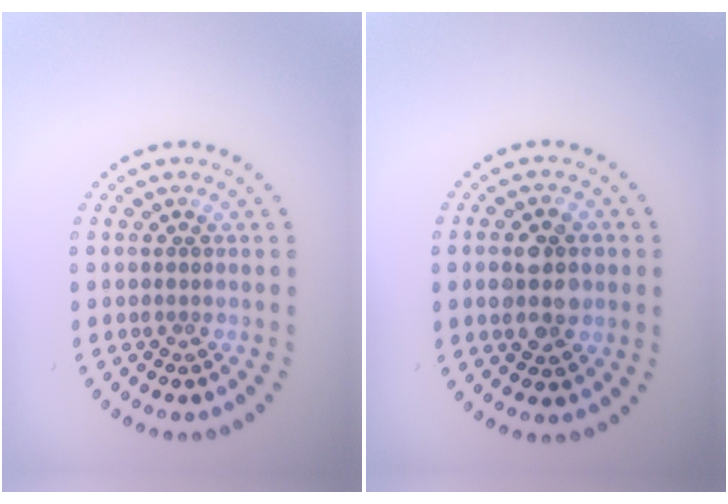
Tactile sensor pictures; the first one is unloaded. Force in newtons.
{"total": 4.5, "press": 4.5, "slide": 0.1}